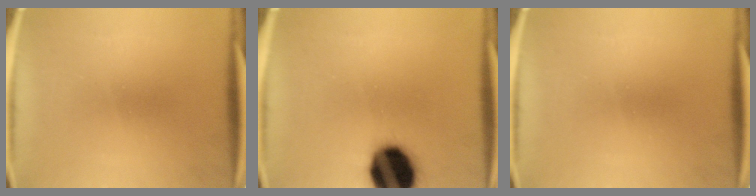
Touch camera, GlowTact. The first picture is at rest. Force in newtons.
{"total": 18.6}
{"total": 0.0}